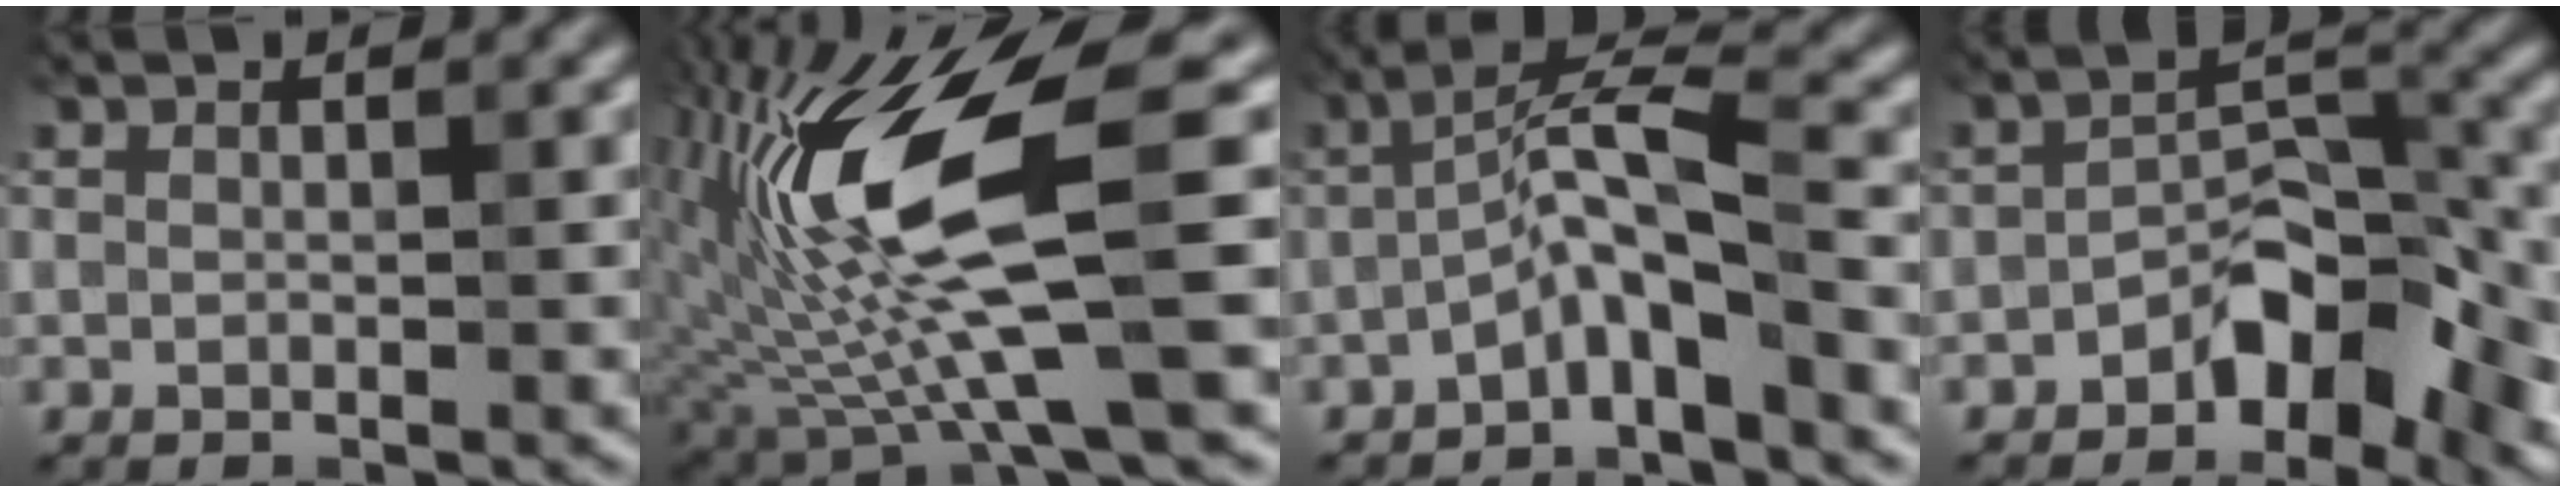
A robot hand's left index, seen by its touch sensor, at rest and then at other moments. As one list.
[{"total": 14.1, "force": [0.8, 3.6, 13.6], "torque": [-0.264, -0.005, 0.018]}, {"total": 4.5, "force": [-2.1, 0.7, 4.0], "torque": [-0.072, 0.021, -0.046]}, {"total": 6.4, "force": [-3.3, 3.1, 4.5], "torque": [-0.054, 0.013, -0.063]}]